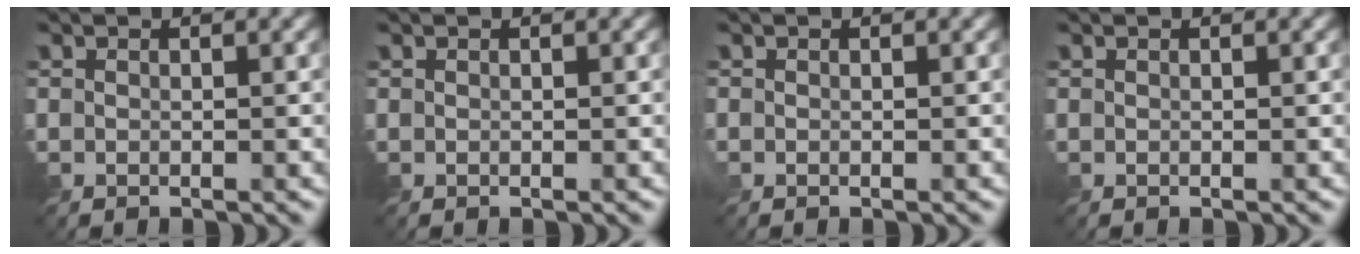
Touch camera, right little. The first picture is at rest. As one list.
[{"total": 0.0}, {"total": 0.0}, {"total": 0.0}]